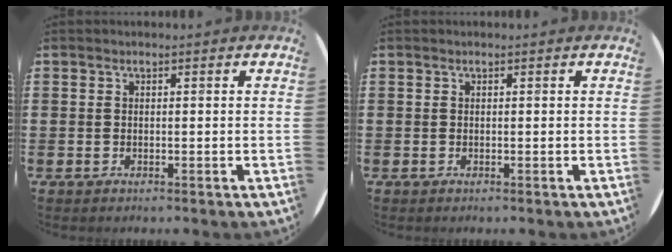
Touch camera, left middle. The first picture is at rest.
{"total": 0.0}